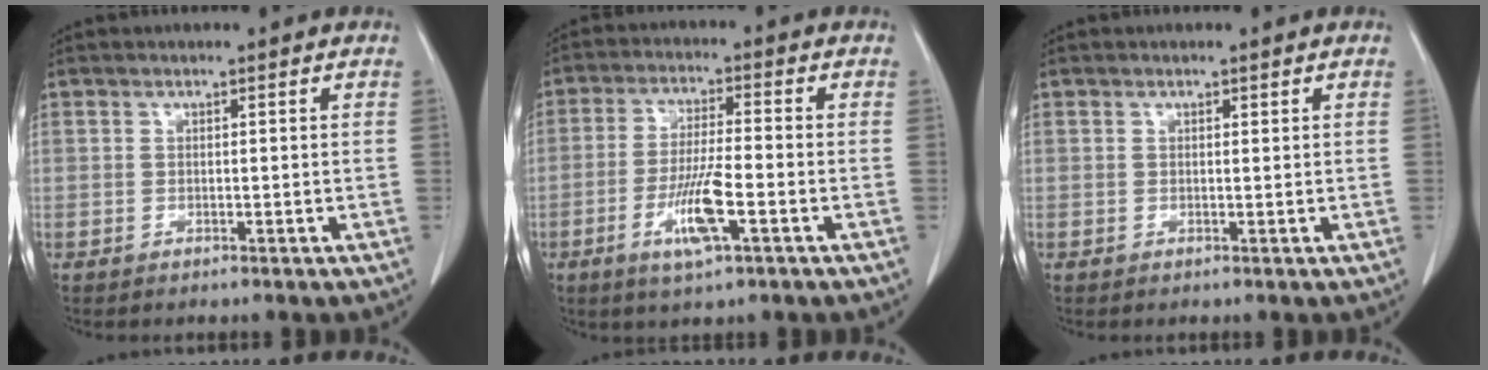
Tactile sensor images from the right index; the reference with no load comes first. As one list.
[{"total": 8.2, "force": [-3.2, 0.9, 7.5], "torque": [-0.148, -0.009, -0.055]}, {"total": 0.0}]